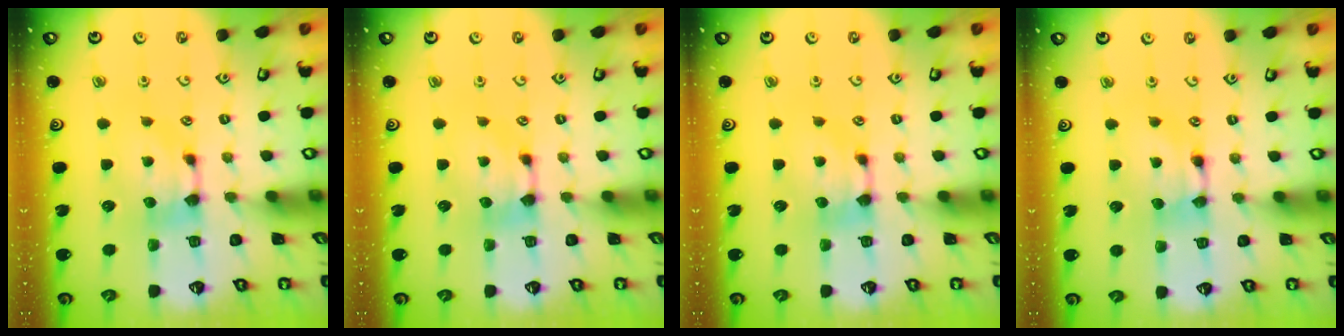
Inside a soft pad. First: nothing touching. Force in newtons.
{"total": 0.0}
{"total": 0.0}
{"total": 1.6, "press": 1.6, "slide": 0.1}